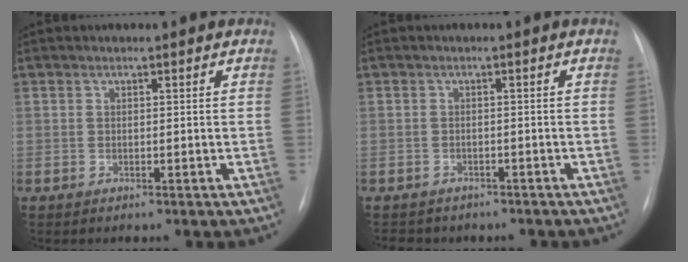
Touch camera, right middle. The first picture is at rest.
{"total": 6.0, "force": [-5.0, 2.9, 1.6], "torque": [-0.030, 0.004, -0.055]}